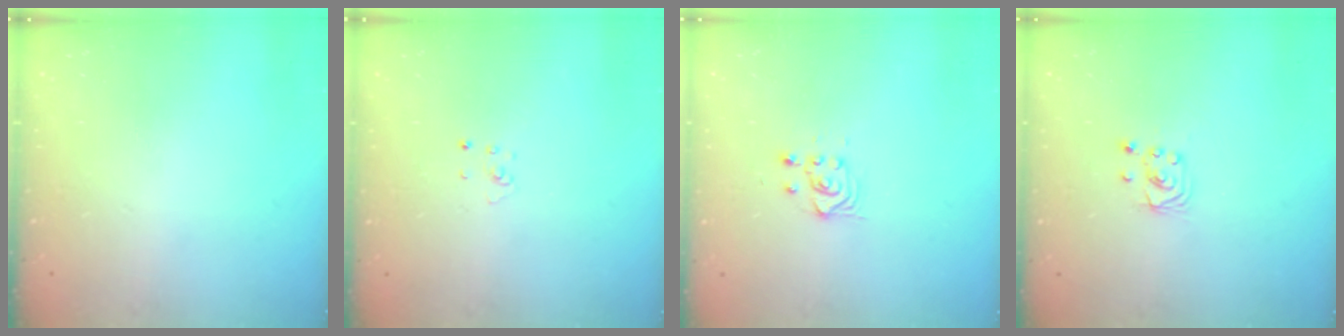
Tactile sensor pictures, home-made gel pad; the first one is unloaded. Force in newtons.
{"total": 3.1, "press": 3.1, "slide": 0.4}
{"total": 3.6, "press": 3.3, "slide": 1.4}
{"total": 2.7, "press": 2.7, "slide": 0.2}